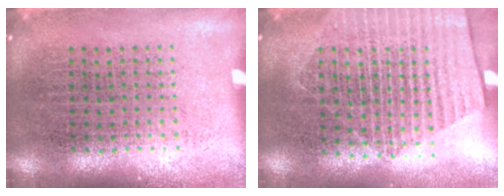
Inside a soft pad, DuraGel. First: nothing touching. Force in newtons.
{"total": 1.8, "press": 1.6, "slide": 0.8}